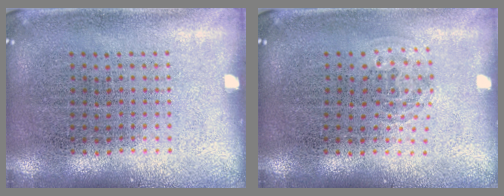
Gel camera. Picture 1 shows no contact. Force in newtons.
{"total": 1.0, "press": 0.6, "slide": 0.8}